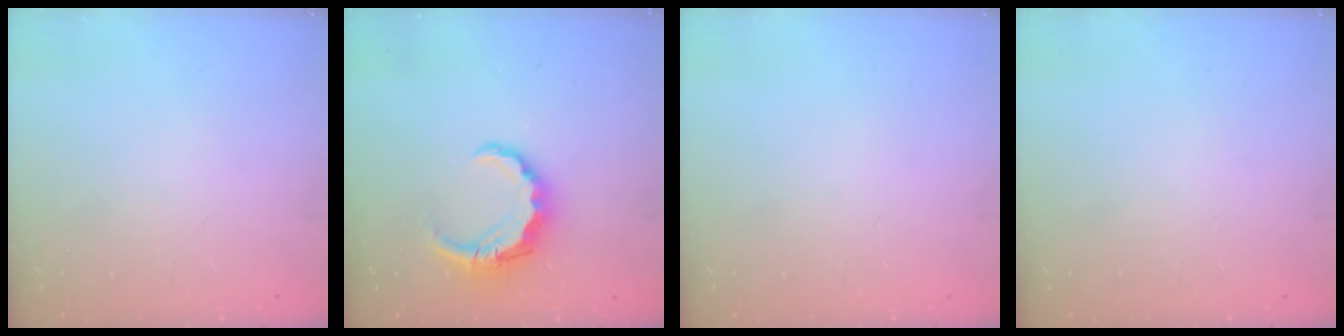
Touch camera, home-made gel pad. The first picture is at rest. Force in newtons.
{"total": 8.2, "press": 8.2, "slide": 0.4}
{"total": 0.0}
{"total": 0.0}